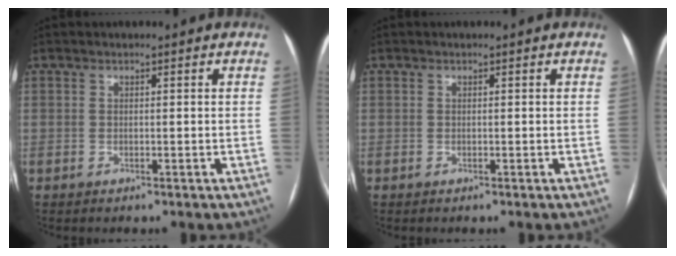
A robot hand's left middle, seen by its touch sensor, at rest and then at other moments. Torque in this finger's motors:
{"motor_torque": [0.00, 0.02, -0.02, 0.00]}